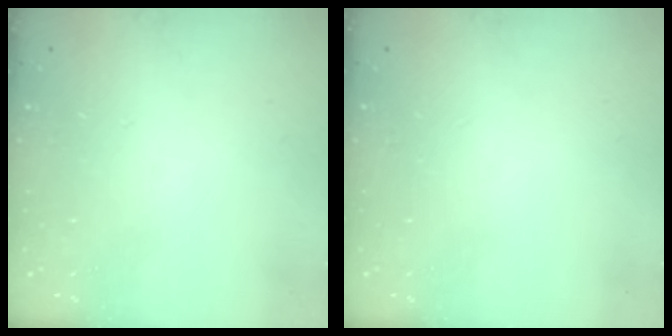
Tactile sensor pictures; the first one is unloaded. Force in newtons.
{"total": 0.0}